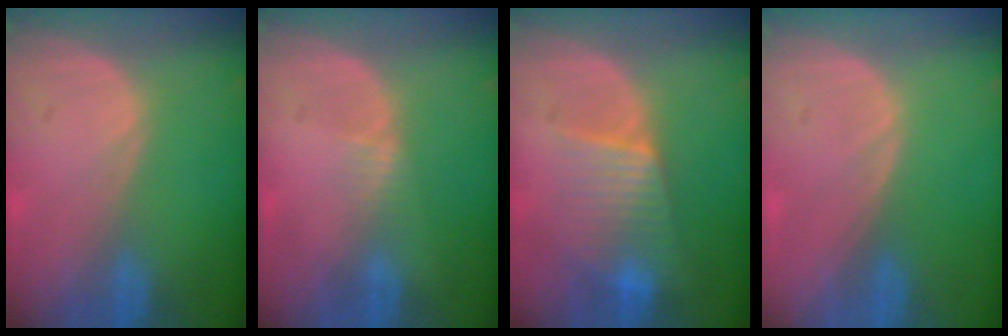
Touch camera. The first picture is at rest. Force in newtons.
{"total": 1.3, "press": 1.1, "slide": 0.8}
{"total": 6.4, "press": 6.3, "slide": 0.8}
{"total": 0.0}